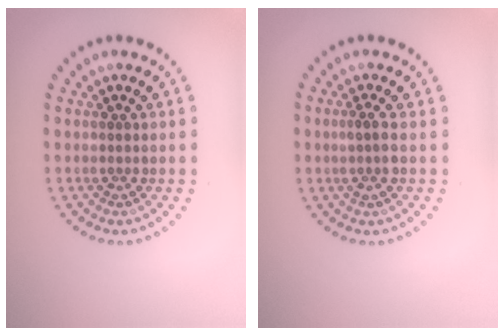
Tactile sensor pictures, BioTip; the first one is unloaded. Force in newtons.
{"total": 1.4, "press": 1.2, "slide": 0.7}